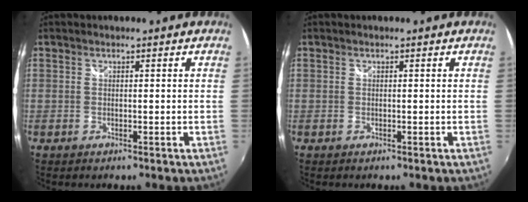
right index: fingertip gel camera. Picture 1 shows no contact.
{"total": 0.0}